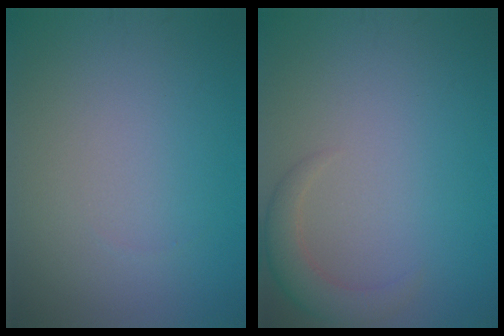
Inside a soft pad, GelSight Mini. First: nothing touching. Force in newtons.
{"total": 2.9, "press": 2.9, "slide": 0.3}